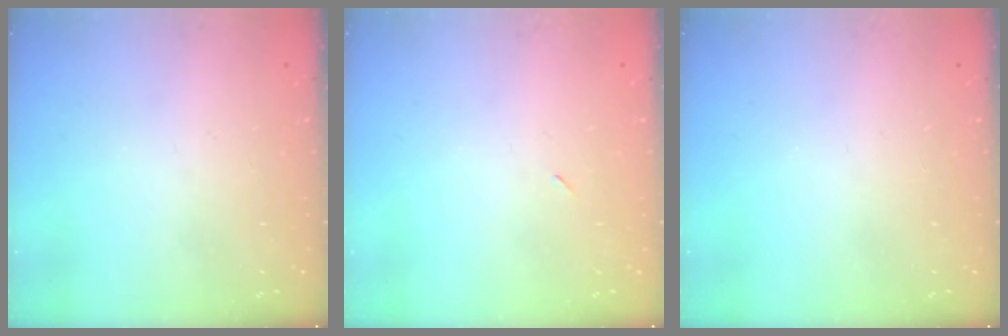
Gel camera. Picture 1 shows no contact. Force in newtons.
{"total": 2.3, "press": 2.0, "slide": 1.2}
{"total": 0.0}